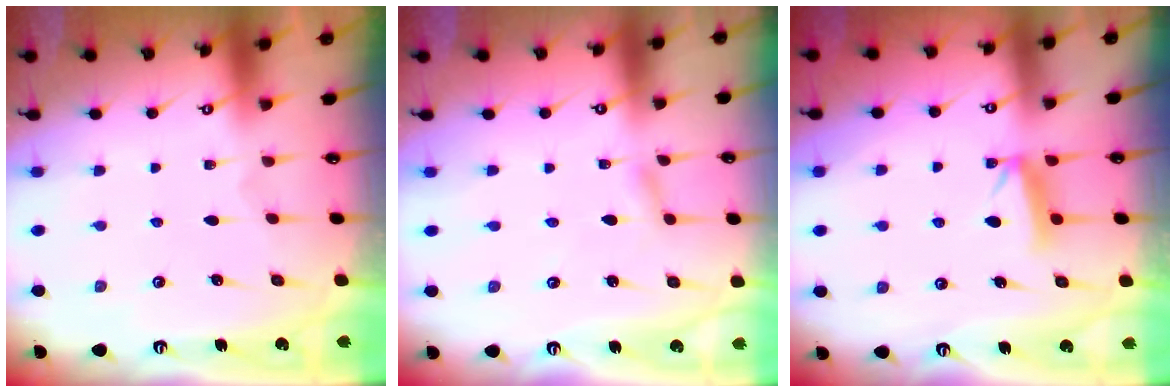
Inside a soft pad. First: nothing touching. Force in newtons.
{"total": 1.5, "press": 1.5, "slide": 0.2}
{"total": 6.3, "press": 6.2, "slide": 0.8}